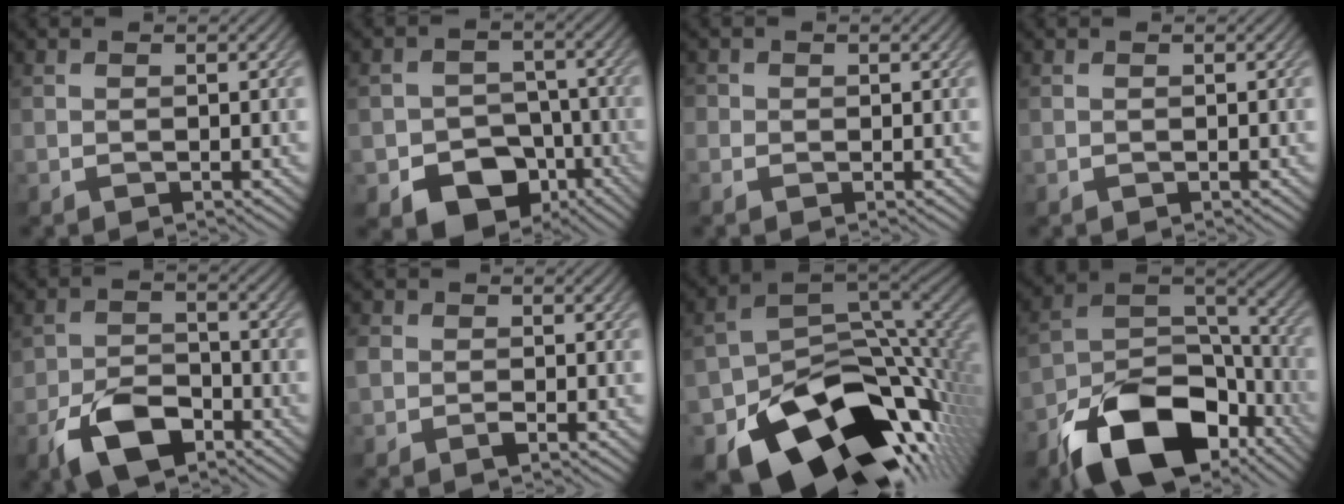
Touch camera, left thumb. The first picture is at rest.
{"total": 10.1, "force": [-5.6, 7.0, 4.6], "torque": [-0.075, -0.017, -0.098]}
{"total": 1.0, "force": [0.1, 1.0, 0.1], "torque": [0.003, -0.002, -0.003]}
{"total": 0.0}
{"total": 7.5, "force": [-4.3, 4.2, 4.5], "torque": [-0.086, -0.003, -0.091]}
{"total": 2.6, "force": [-0.9, 1.9, 1.6], "torque": [-0.036, -0.005, -0.024]}
{"total": 17.3, "force": [-8.6, 10.7, 10.6], "torque": [-0.168, -0.046, -0.126]}
{"total": 17.2, "force": [-10.7, 9.1, 9.9], "torque": [-0.186, -0.034, -0.194]}